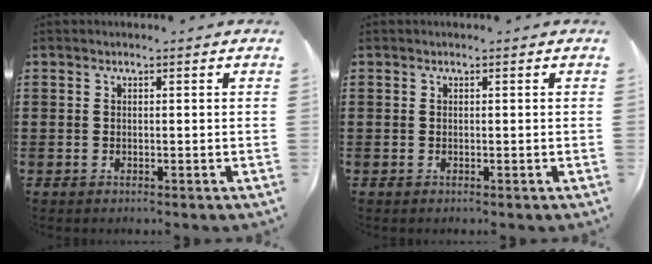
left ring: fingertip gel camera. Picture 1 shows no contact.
{"total": 0.0}